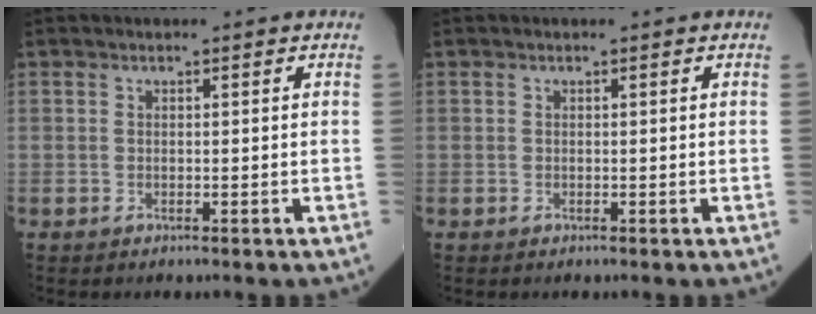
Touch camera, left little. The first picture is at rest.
{"total": 0.0}